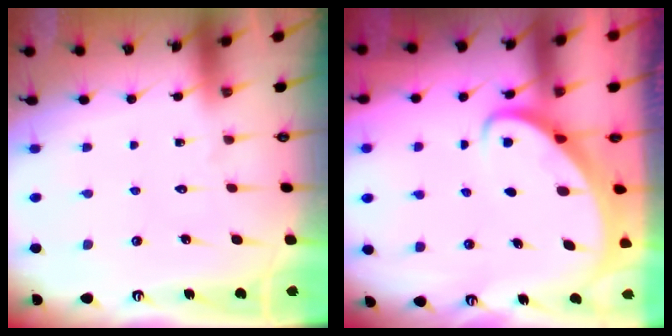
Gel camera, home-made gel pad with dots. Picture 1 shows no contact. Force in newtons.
{"total": 2.8, "press": 2.8, "slide": 0.4}